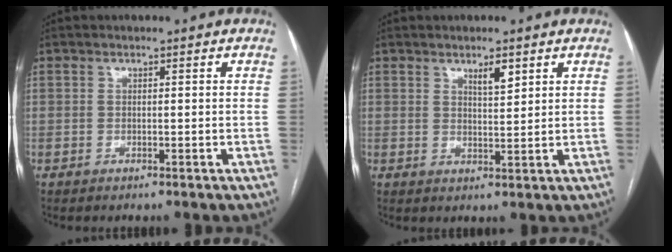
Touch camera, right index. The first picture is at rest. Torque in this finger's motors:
{"motor_torque": [0.00, 0.02, 0.02, 0.02]}